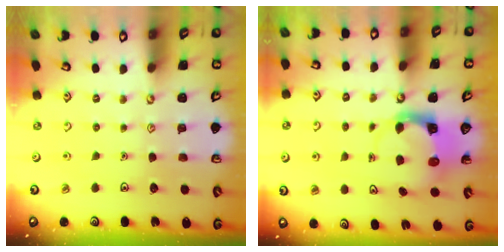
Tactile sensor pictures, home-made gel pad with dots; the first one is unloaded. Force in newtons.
{"total": 3.6, "press": 3.6, "slide": 0.5}